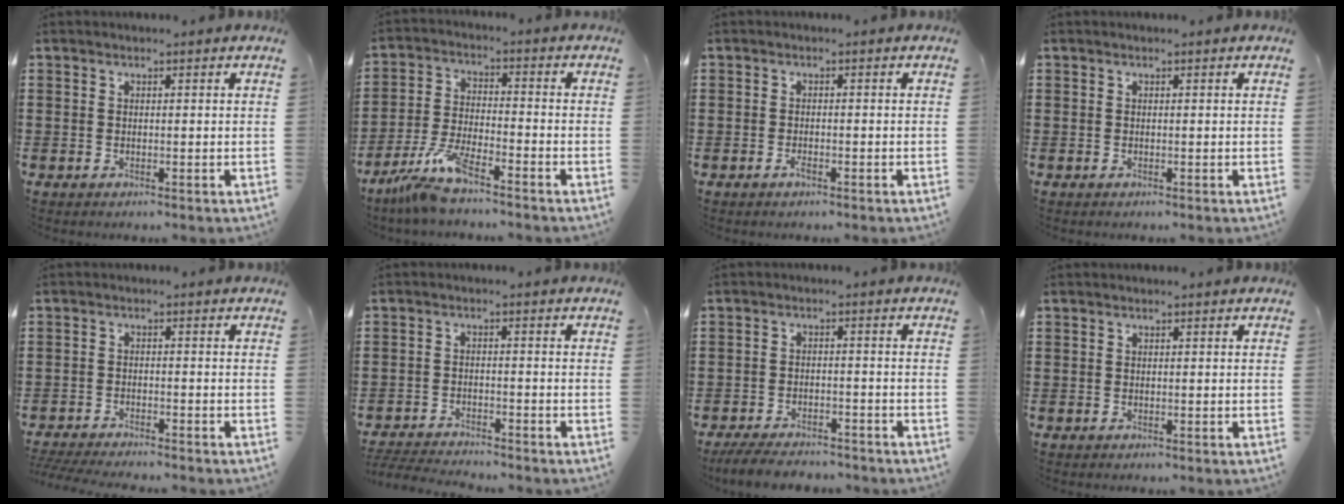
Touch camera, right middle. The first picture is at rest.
{"total": 7.1, "force": [-5.8, 0.7, 4.0], "torque": [-0.097, -0.012, -0.115]}
{"total": 1.2, "force": [-0.7, 0.4, 0.8], "torque": [-0.019, -0.004, -0.013]}
{"total": 0.0}
{"total": 2.9, "force": [-2.8, 0.0, 0.5], "torque": [-0.017, -0.004, -0.061]}
{"total": 3.4, "force": [-3.3, 0.1, 0.4], "torque": [-0.017, -0.003, -0.073]}
{"total": 4.1, "force": [-3.9, 0.6, 1.0], "torque": [-0.024, 0.000, -0.080]}
{"total": 0.0}